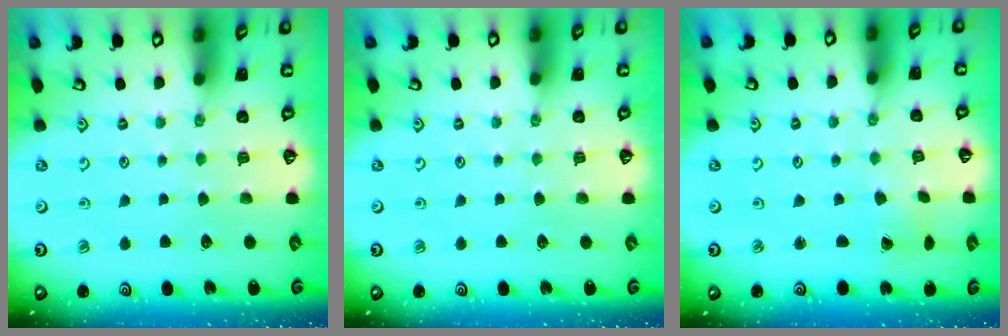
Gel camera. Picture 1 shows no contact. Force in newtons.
{"total": 0.0}
{"total": 0.8, "press": 0.8, "slide": 0.1}